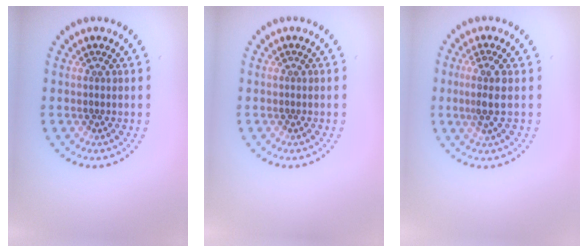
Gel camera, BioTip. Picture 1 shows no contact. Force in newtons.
{"total": 0.0}
{"total": 2.4, "press": 1.9, "slide": 1.5}